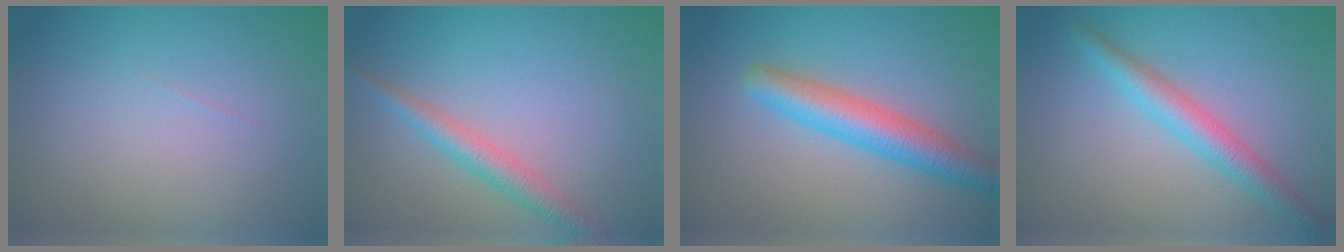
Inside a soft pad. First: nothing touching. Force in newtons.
{"total": 2.9, "press": 2.9, "slide": 0.2}
{"total": 4.9, "press": 4.9, "slide": 0.2}
{"total": 3.4, "press": 3.4, "slide": 0.1}